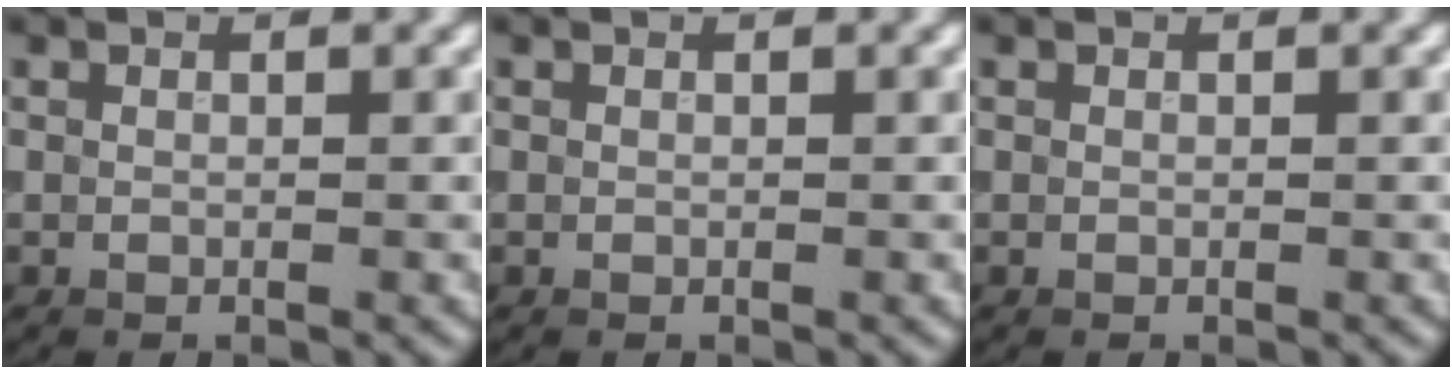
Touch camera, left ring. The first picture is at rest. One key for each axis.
{"total": 0.0}
{"total": 0.0}